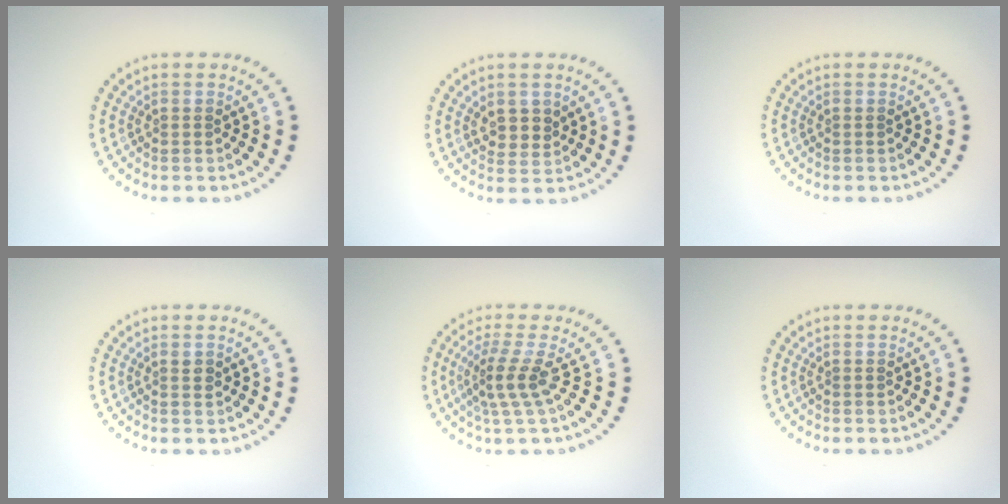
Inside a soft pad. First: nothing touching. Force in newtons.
{"total": 2.1, "press": 1.9, "slide": 0.9}
{"total": 0.0}
{"total": 0.8, "press": 0.7, "slide": 0.2}
{"total": 3.0, "press": 2.0, "slide": 2.2}
{"total": 0.0}